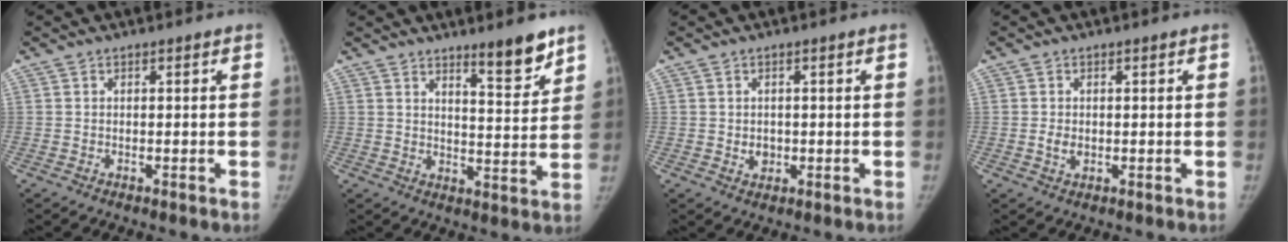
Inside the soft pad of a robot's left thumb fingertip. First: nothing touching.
{"total": 7.8, "force": [5.9, 1.4, 4.9], "torque": [-0.053, -0.051, 0.090]}
{"total": 2.1, "force": [-0.1, 1.8, 1.1], "torque": [-0.005, 0.001, 0.004]}
{"total": 1.9, "force": [-0.1, 1.4, 1.3], "torque": [-0.021, -0.001, 0.000]}